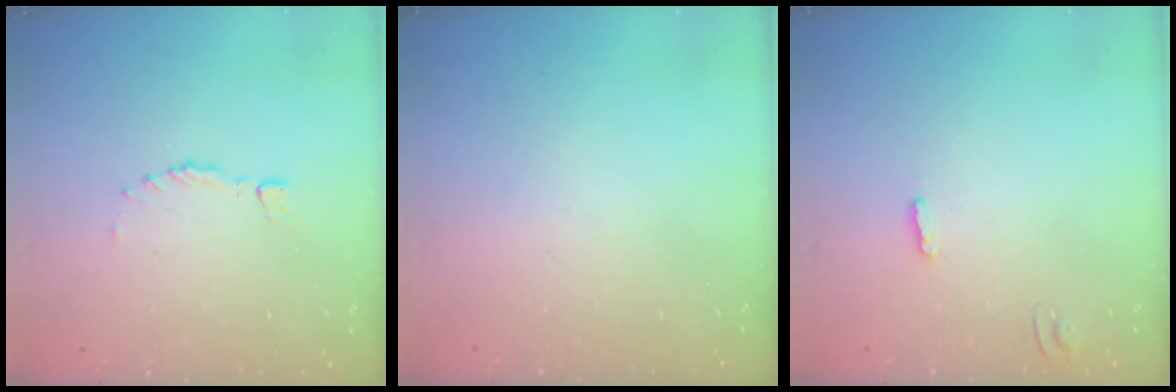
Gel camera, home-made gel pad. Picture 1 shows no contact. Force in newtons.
{"total": 0.0}
{"total": 1.8, "press": 1.8, "slide": 0.2}